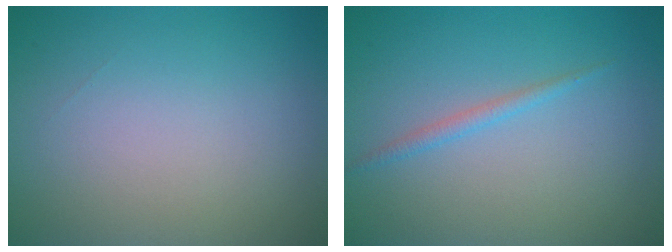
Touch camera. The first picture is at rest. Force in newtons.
{"total": 1.1, "press": 1.1, "slide": 0.0}